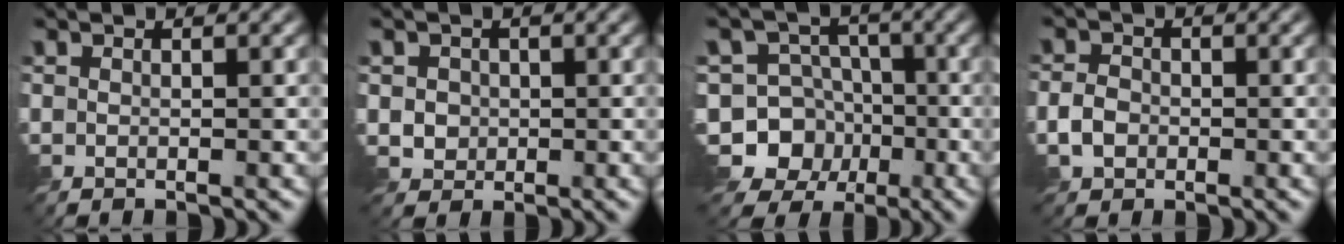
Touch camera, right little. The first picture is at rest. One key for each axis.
{"total": 2.0, "fx": 0.3, "fy": 1.9, "fz": 0.7, "tx": -0.010, "ty": 0.002, "tz": 0.014}
{"total": 11.9, "fx": -4.4, "fy": 10.7, "fz": 2.6, "tx": -0.069, "ty": -0.001, "tz": -0.088}
{"total": 2.1, "fx": -0.6, "fy": 1.7, "fz": 1.0, "tx": -0.018, "ty": 0.001, "tz": -0.017}